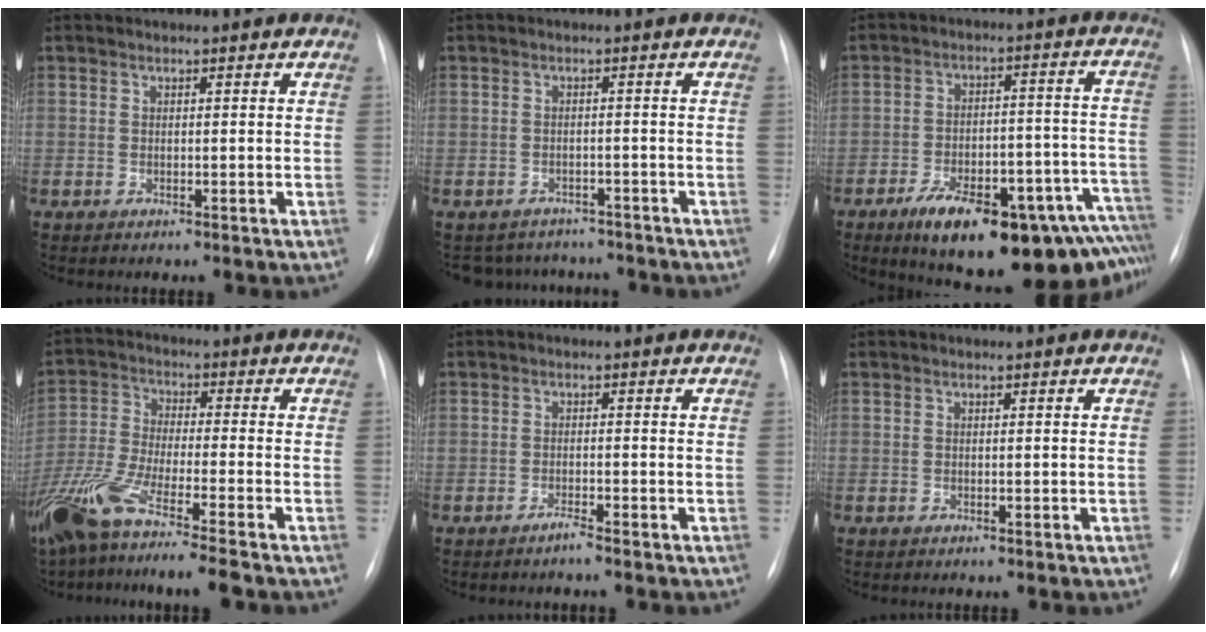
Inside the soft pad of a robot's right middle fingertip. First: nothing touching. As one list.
[{"total": 6.4, "force": [-5.9, 2.5, 0.1], "torque": [0.001, 0.014, -0.071]}, {"total": 21.3, "force": [-14.2, 6.8, 14.2], "torque": [-0.125, 0.046, -0.200]}, {"total": 15.8, "force": [-11.8, 0.0, 10.5], "torque": [-0.229, -0.050, -0.216]}, {"total": 1.3, "force": [-1.1, -0.3, 0.5], "torque": [-0.010, 0.000, -0.020]}, {"total": 0.0}]